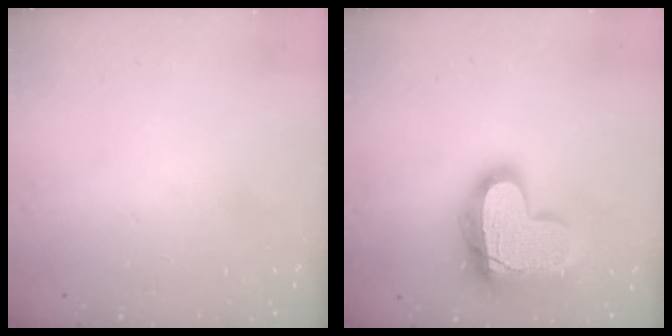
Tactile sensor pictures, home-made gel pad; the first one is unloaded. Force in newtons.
{"total": 19.3, "press": 19.2, "slide": 1.6}